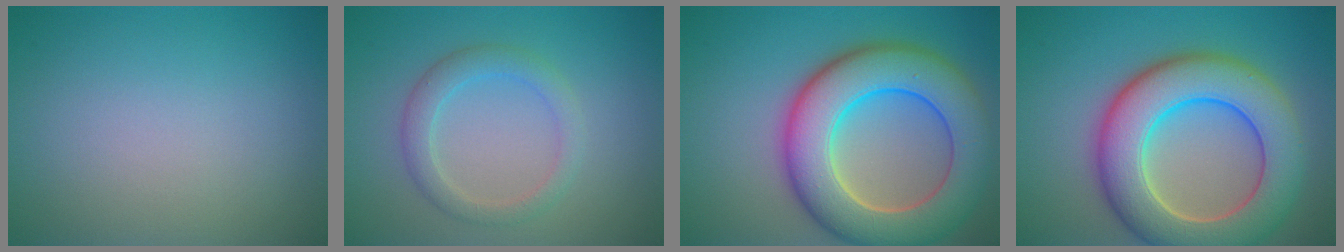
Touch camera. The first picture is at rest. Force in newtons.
{"total": 2.7, "press": 2.7, "slide": 0.3}
{"total": 11.0, "press": 11.0, "slide": 0.6}
{"total": 10.3, "press": 10.3, "slide": 0.9}